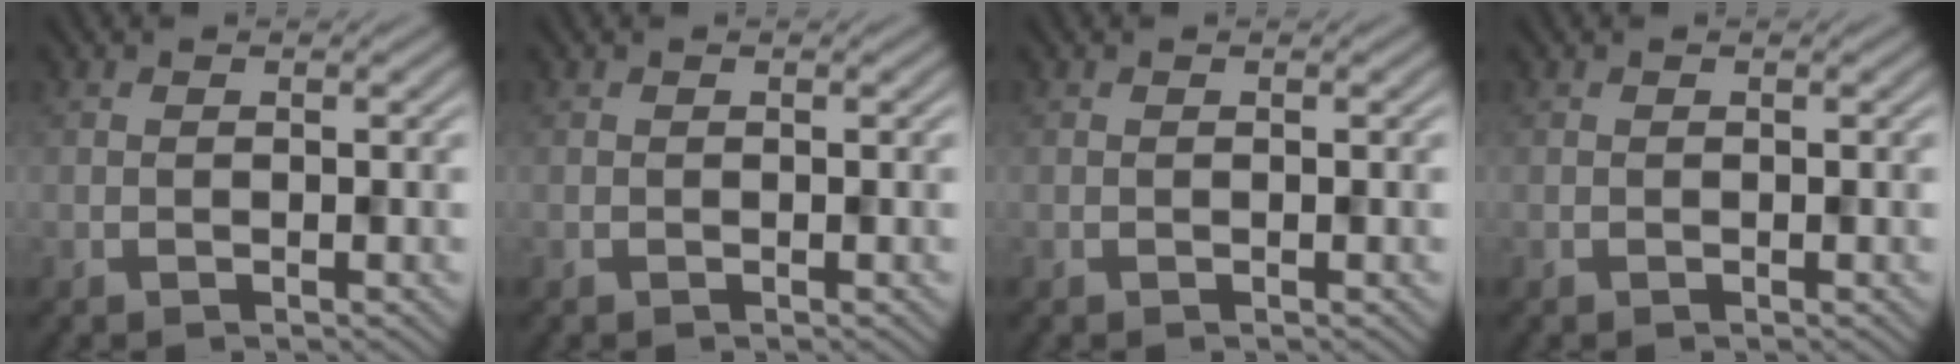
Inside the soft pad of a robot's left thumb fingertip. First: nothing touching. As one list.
[{"total": 0.0}, {"total": 0.0}, {"total": 0.0}]